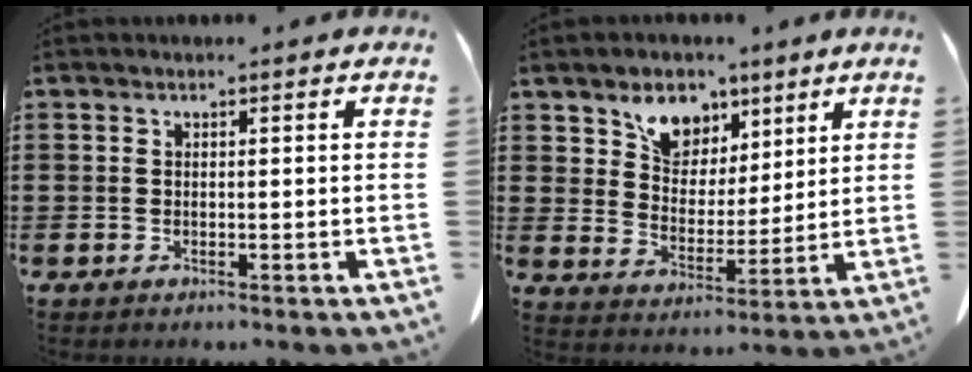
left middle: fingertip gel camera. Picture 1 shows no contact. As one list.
[{"total": 7.2, "force": [5.1, 4.8, 1.7], "torque": [-0.060, -0.014, 0.094]}]